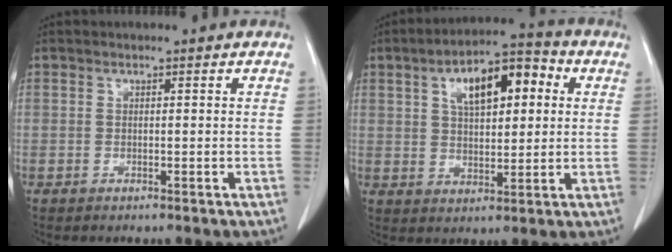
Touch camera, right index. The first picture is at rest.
{"total": 12.0, "force": [3.8, 5.0, 10.3], "torque": [-0.165, 0.032, 0.058]}